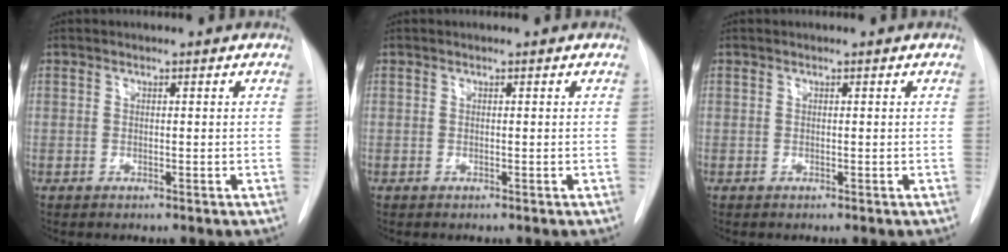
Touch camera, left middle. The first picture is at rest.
{"total": 0.0}
{"total": 0.0}